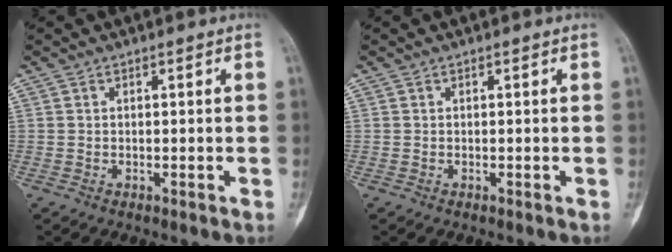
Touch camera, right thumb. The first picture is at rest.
{"total": 0.0}